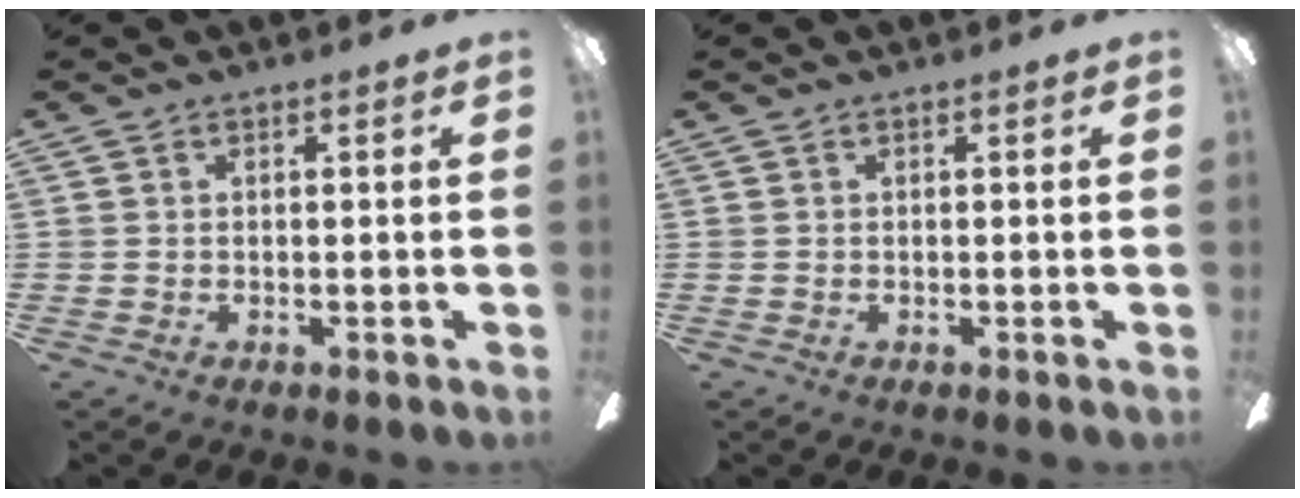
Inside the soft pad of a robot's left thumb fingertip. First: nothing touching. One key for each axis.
{"total": 0.0}